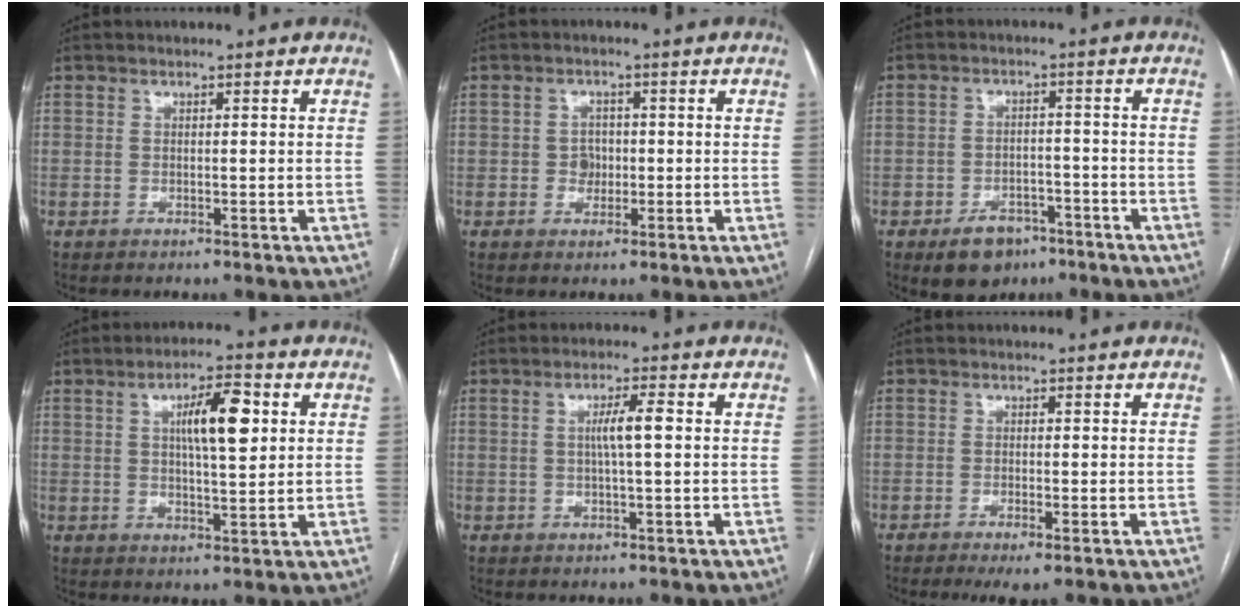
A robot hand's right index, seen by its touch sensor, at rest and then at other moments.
{"total": 2.6, "force": [-0.2, 2.2, 1.3], "torque": [-0.012, 0.005, -0.003]}
{"total": 6.6, "force": [-4.2, 4.2, 2.8], "torque": [-0.046, 0.005, -0.056]}
{"total": 8.2, "force": [2.3, 1.9, 7.6], "torque": [-0.128, 0.012, 0.039]}
{"total": 3.8, "force": [0.4, 0.1, 3.7], "torque": [-0.070, 0.001, 0.006]}
{"total": 3.0, "force": [-1.8, 0.4, 2.4], "torque": [-0.037, -0.008, -0.027]}